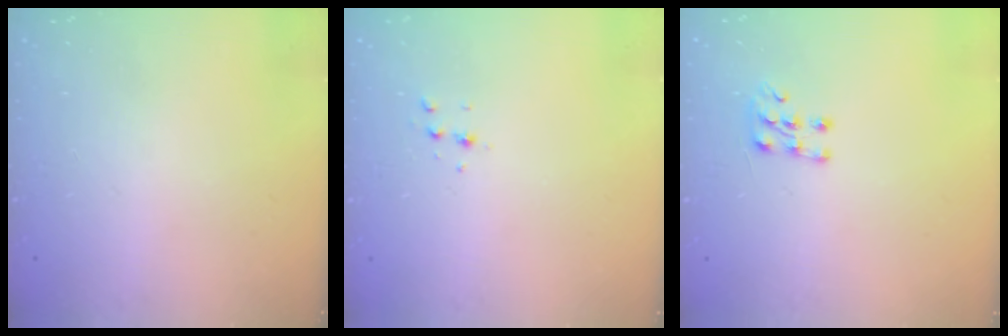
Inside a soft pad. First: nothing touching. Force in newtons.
{"total": 3.8, "press": 3.7, "slide": 1.1}
{"total": 6.3, "press": 6.1, "slide": 1.6}